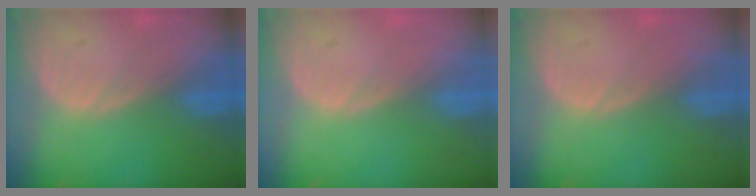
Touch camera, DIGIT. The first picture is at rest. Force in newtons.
{"total": 0.0}
{"total": 0.0}